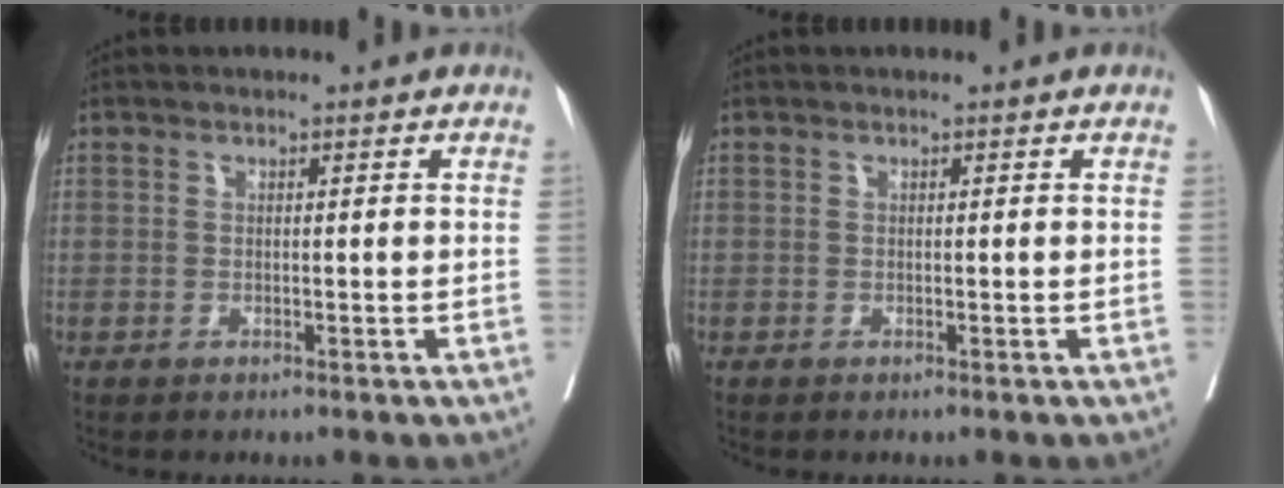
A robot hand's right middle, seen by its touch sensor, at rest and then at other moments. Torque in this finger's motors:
{"motor_torque": [0.21, -0.16, -0.01, 0.01]}